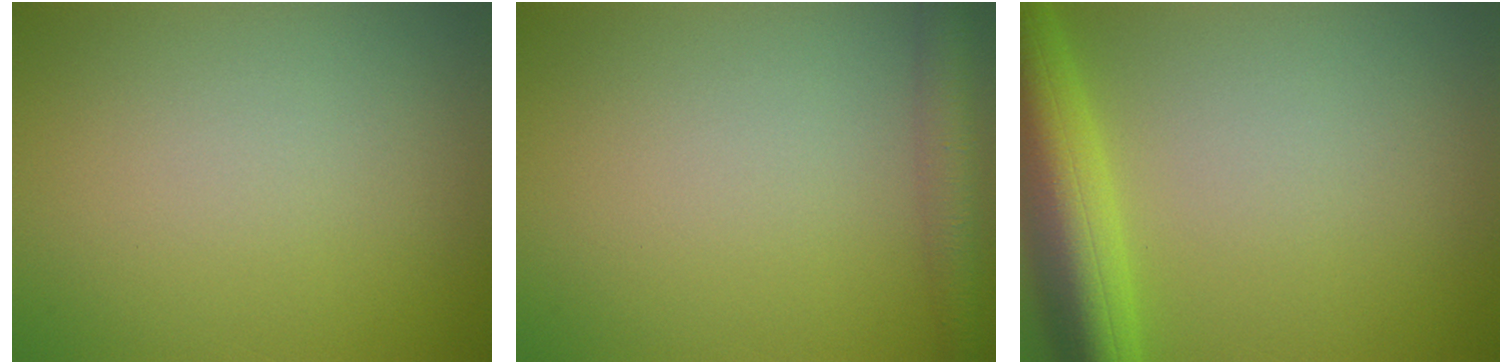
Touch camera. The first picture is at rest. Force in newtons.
{"total": 2.7, "press": 2.7, "slide": 0.2}
{"total": 7.5, "press": 7.5, "slide": 0.4}